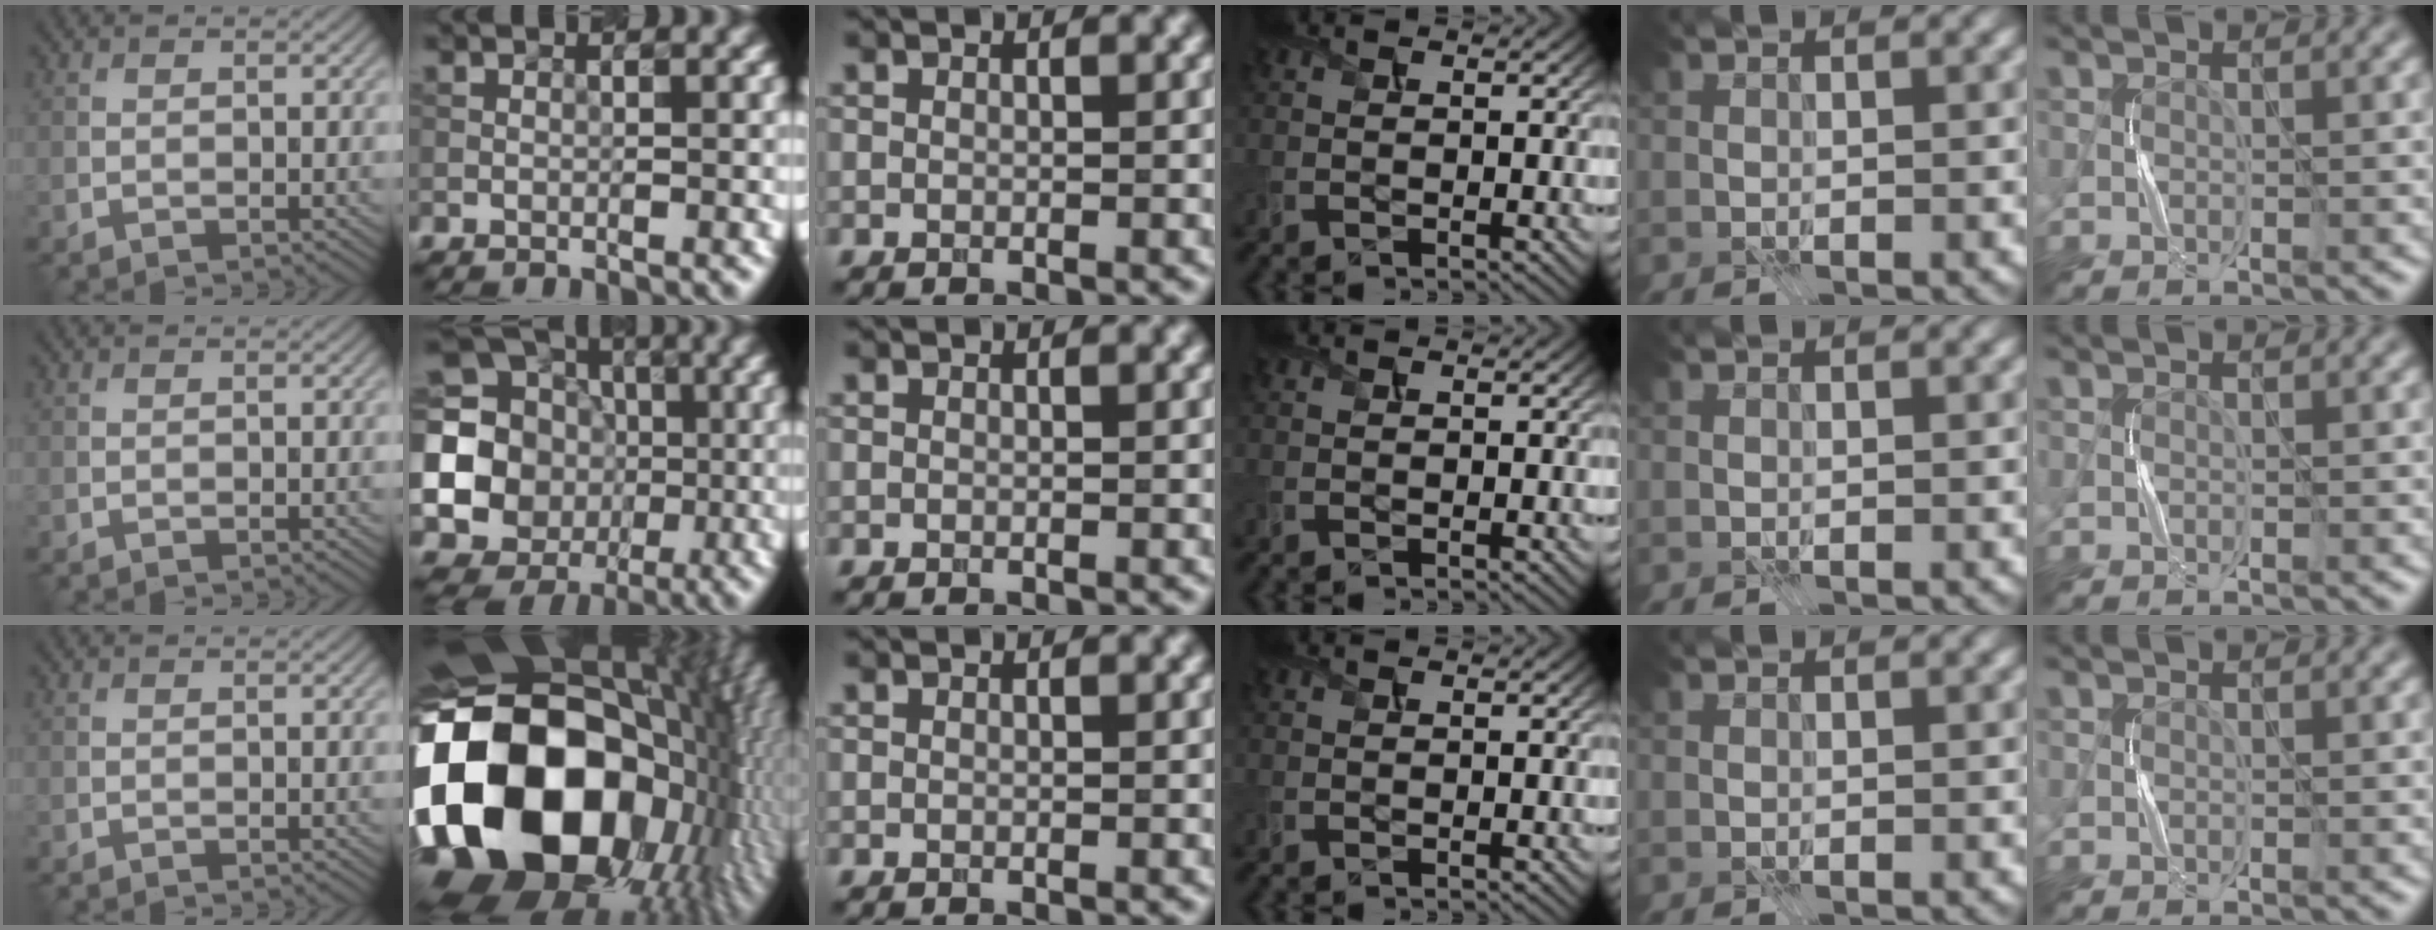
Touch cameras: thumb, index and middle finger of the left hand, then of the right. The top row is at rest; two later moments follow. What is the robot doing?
{"motion": "press", "object": "sticker"}